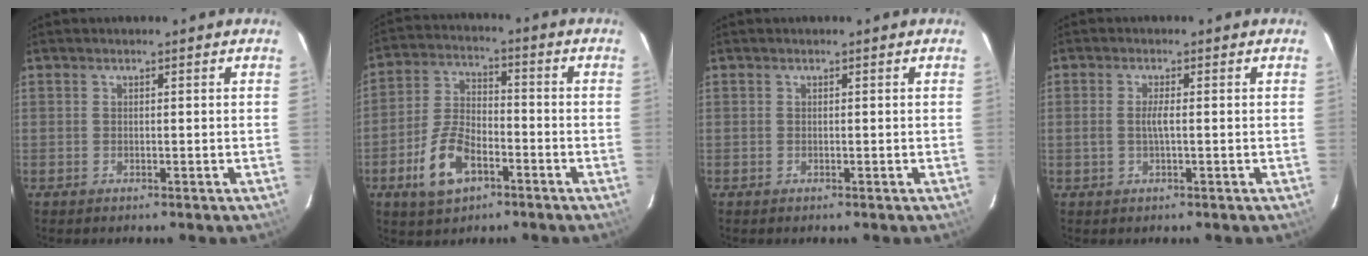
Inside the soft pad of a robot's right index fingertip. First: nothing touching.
{"total": 10.7, "force": [-5.2, 5.5, 7.6], "torque": [-0.163, 0.009, -0.093]}
{"total": 0.0}
{"total": 2.1, "force": [-0.2, 0.0, 2.1], "torque": [-0.041, 0.000, -0.005]}